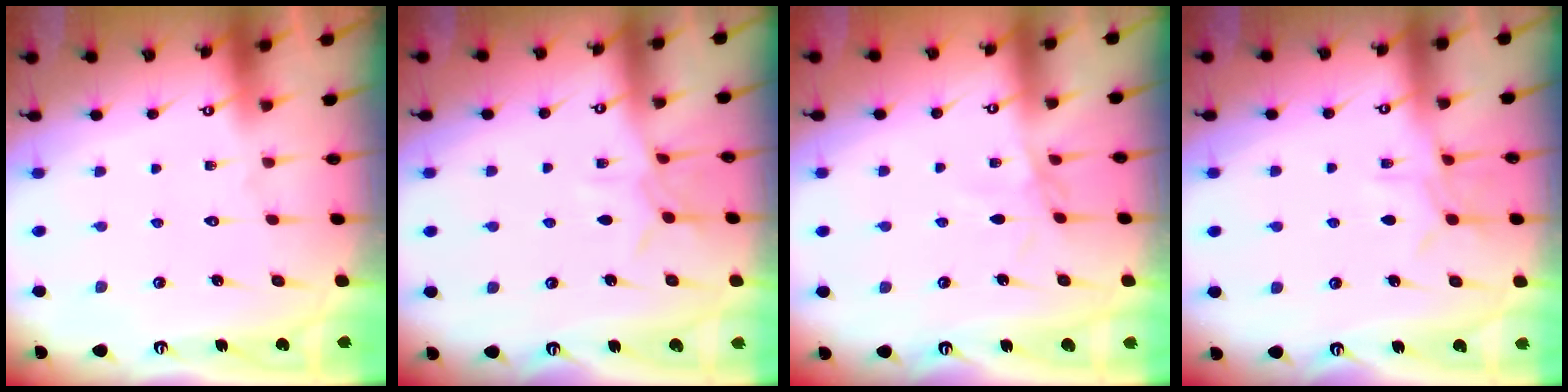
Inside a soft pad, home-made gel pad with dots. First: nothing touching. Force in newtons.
{"total": 5.9, "press": 5.9, "slide": 0.5}
{"total": 2.0, "press": 2.0, "slide": 0.4}
{"total": 6.3, "press": 6.3, "slide": 0.6}